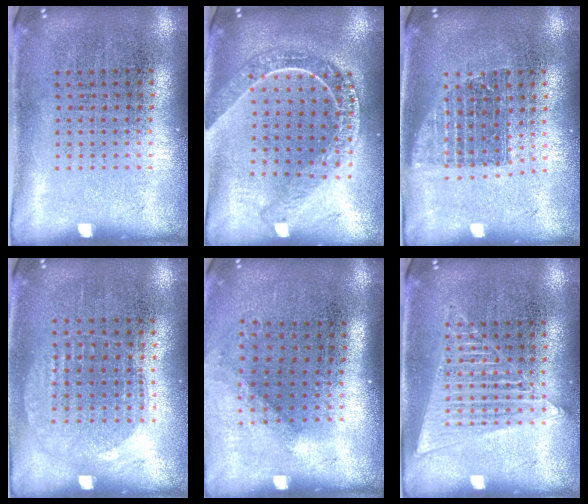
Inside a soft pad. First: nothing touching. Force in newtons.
{"total": 2.2, "press": 1.9, "slide": 1.1}
{"total": 1.4, "press": 1.1, "slide": 0.8}
{"total": 1.0, "press": 0.9, "slide": 0.4}
{"total": 1.3, "press": 0.9, "slide": 0.8}
{"total": 2.4, "press": 2.4, "slide": 0.3}